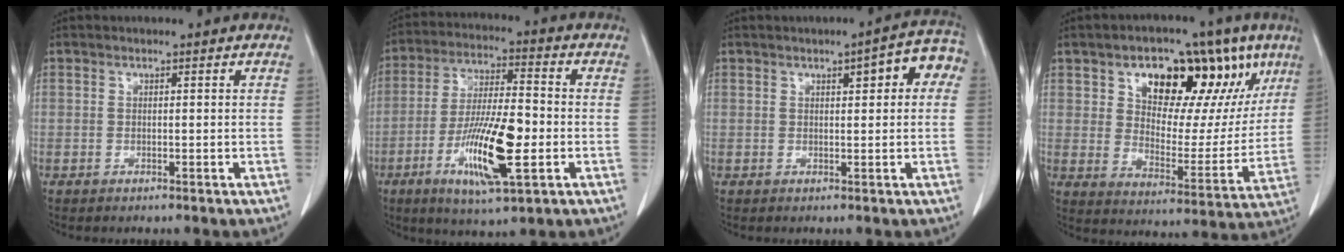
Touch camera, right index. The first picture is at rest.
{"total": 14.2, "force": [-4.1, 2.7, 13.3], "torque": [-0.250, -0.010, -0.069]}
{"total": 6.1, "force": [1.8, 1.7, 5.5], "torque": [-0.062, 0.024, 0.015]}
{"total": 19.7, "force": [10.0, 10.0, 13.7], "torque": [-0.177, 0.032, 0.155]}